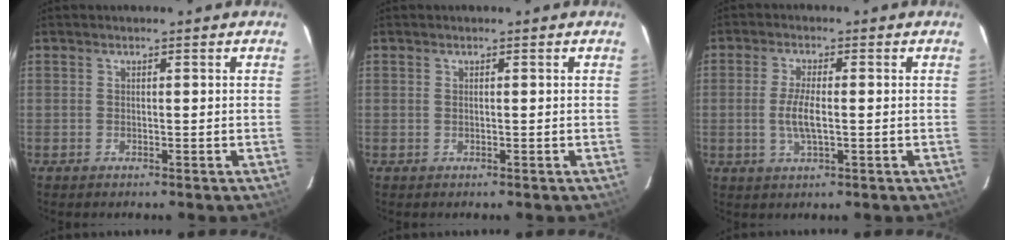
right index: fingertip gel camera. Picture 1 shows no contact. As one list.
[{"total": 0.0}, {"total": 4.8, "force": [-0.6, 1.3, 4.6], "torque": [-0.091, -0.005, -0.010]}]